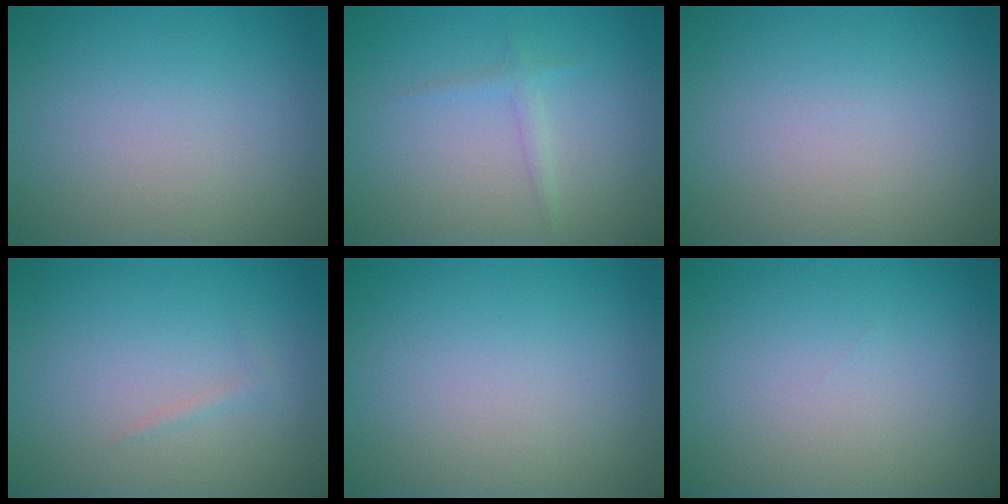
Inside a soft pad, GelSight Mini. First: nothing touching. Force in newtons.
{"total": 1.1, "press": 1.1, "slide": 0.1}
{"total": 0.0}
{"total": 0.6, "press": 0.5, "slide": 0.1}
{"total": 0.0}
{"total": 0.0}